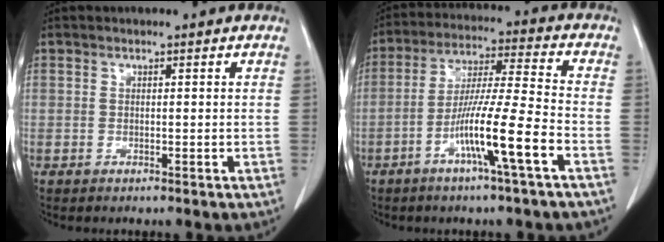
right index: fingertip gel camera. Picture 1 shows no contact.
{"total": 11.5, "force": [-4.9, -1.0, 10.3], "torque": [-0.195, -0.002, -0.092]}